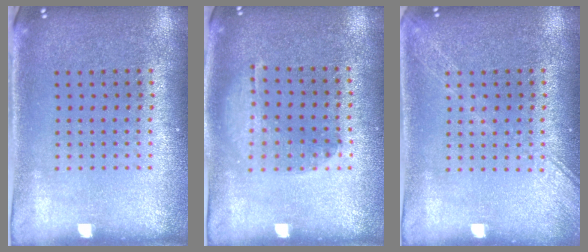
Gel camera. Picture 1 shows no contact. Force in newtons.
{"total": 1.1, "press": 1.1, "slide": 0.2}
{"total": 2.4, "press": 2.3, "slide": 0.4}